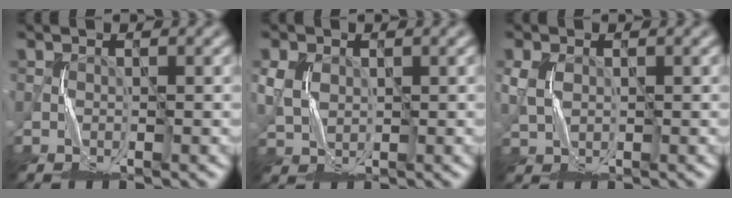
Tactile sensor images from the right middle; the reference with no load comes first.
{"total": 2.7, "force": [0.7, 2.1, 1.6], "torque": [-0.052, -0.002, 0.016]}
{"total": 1.9, "force": [0.3, 1.4, 1.4], "torque": [-0.046, -0.001, 0.009]}